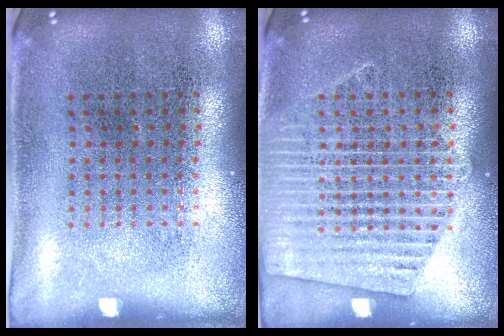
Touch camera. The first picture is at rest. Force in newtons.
{"total": 2.9, "press": 2.9, "slide": 0.3}